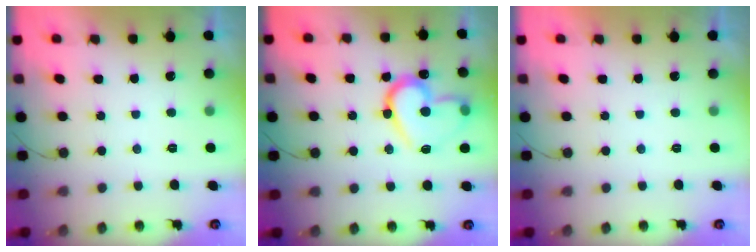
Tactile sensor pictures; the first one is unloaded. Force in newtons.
{"total": 17.4, "press": 17.3, "slide": 1.9}
{"total": 1.9, "press": 1.9, "slide": 0.0}